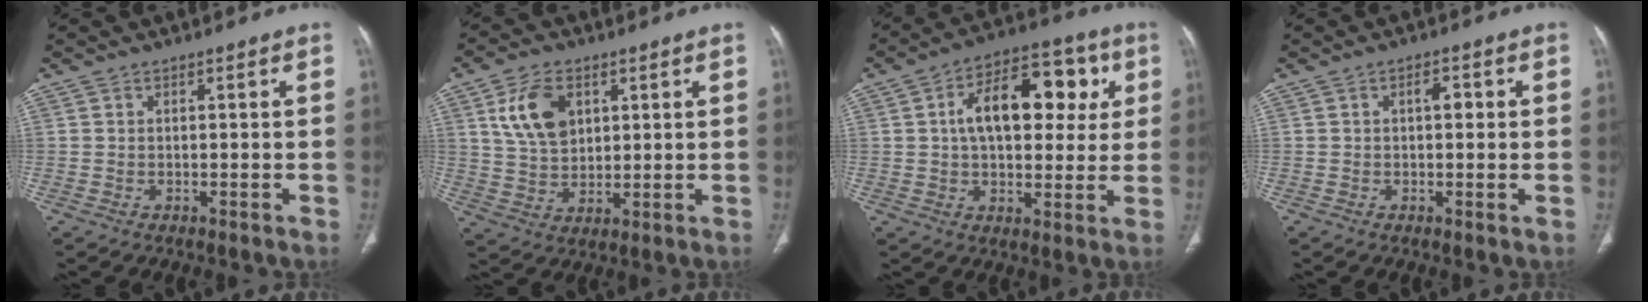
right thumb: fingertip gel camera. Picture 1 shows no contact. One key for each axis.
{"total": 9.9, "fx": 3.8, "fy": 6.5, "fz": 6.5, "tx": -0.102, "ty": -0.013, "tz": 0.078}
{"total": 17.3, "fx": 4.0, "fy": 10.0, "fz": 13.6, "tx": -0.166, "ty": 0.021, "tz": 0.055}
{"total": 3.2, "fx": 0.4, "fy": 1.3, "fz": 2.9, "tx": -0.040, "ty": 0.000, "tz": 0.003}